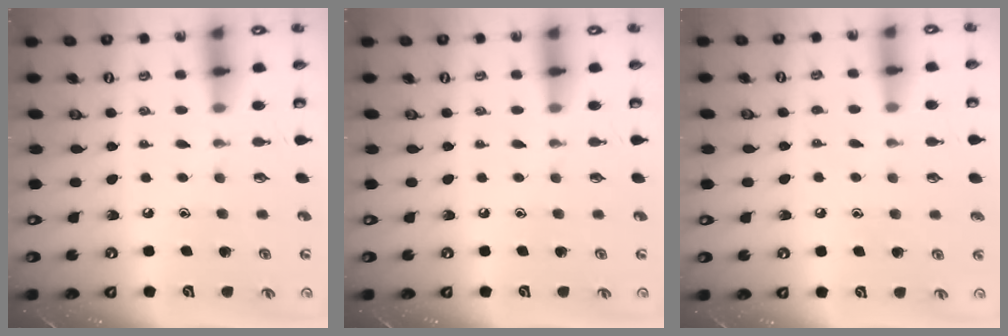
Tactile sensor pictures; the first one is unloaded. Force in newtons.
{"total": 0.0}
{"total": 3.4, "press": 3.3, "slide": 0.4}